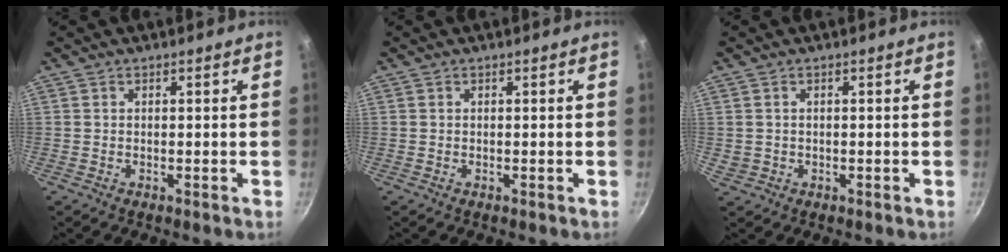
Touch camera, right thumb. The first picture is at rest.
{"total": 0.0}
{"total": 1.1, "force": [0.0, 1.0, 0.3], "torque": [-0.010, 0.002, 0.008]}